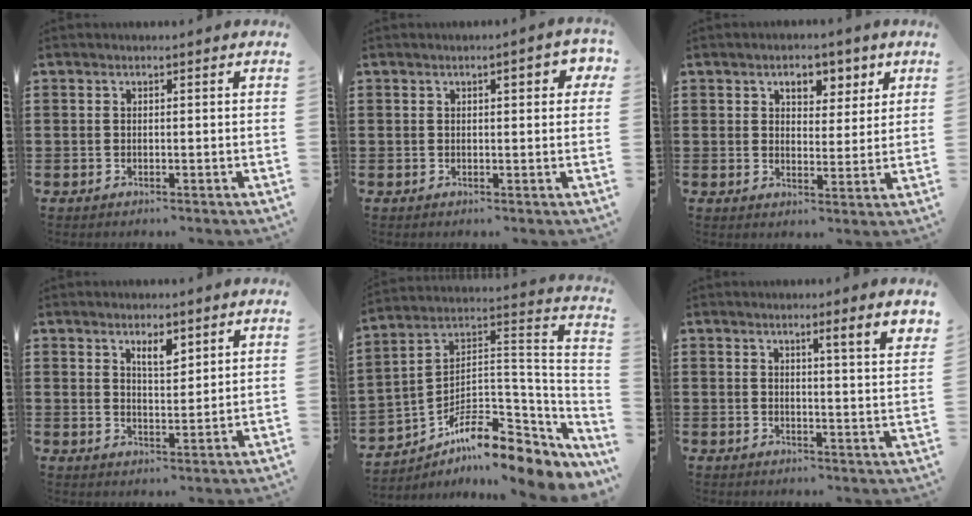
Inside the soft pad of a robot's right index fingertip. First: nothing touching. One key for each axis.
{"total": 2.7, "fx": 0.8, "fy": 0.7, "fz": 2.5, "tx": -0.033, "ty": 0.000, "tz": 0.007}
{"total": 4.7, "fx": 2.7, "fy": 3.0, "fz": 2.3, "tx": -0.038, "ty": 0.003, "tz": 0.039}
{"total": 3.3, "fx": 2.4, "fy": 1.0, "fz": 2.1, "tx": -0.037, "ty": 0.000, "tz": 0.041}
{"total": 9.5, "fx": -6.7, "fy": 3.8, "fz": 5.6, "tx": -0.097, "ty": 0.003, "tz": -0.125}
{"total": 3.0, "fx": 1.8, "fy": -0.6, "fz": 2.4, "tx": -0.044, "ty": -0.010, "tz": 0.024}